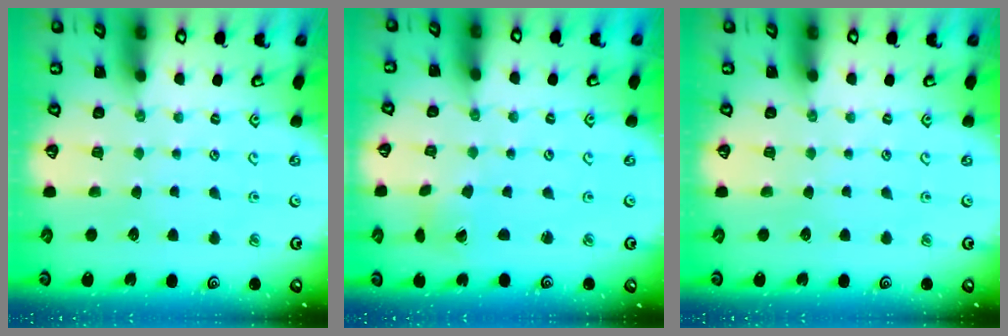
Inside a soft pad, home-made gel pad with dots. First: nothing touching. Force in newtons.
{"total": 1.0, "press": 1.0, "slide": 0.1}
{"total": 0.0}